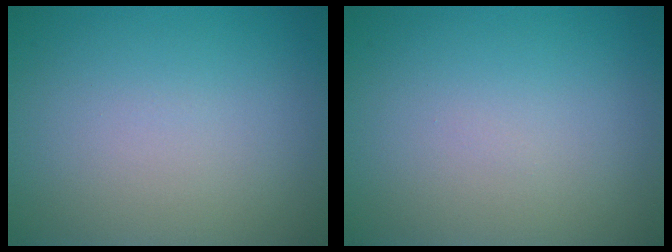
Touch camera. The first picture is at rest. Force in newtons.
{"total": 0.0}